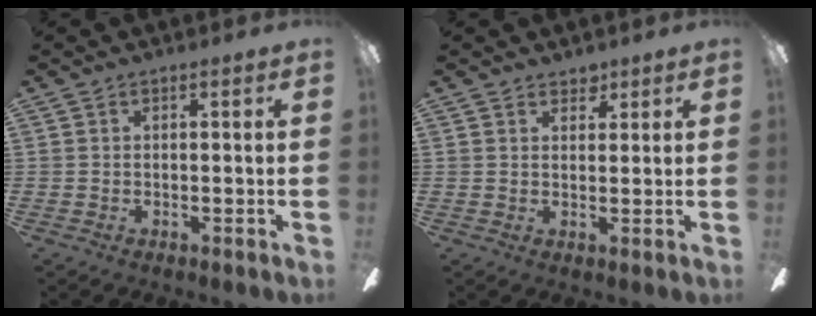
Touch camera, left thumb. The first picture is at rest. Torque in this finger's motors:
{"motor_torque": [-0.04, 0.11, -0.07, 0.00, -0.03]}